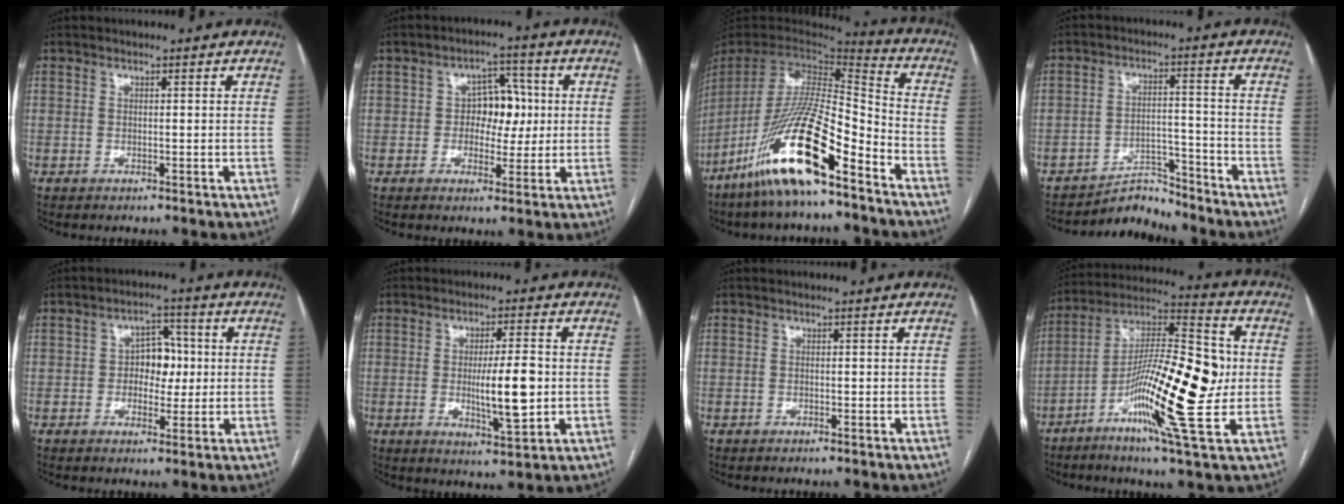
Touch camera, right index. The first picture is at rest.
{"total": 6.2, "force": [0.3, 4.0, 4.8], "torque": [-0.062, 0.017, 0.007]}
{"total": 19.5, "force": [-12.5, 2.7, 14.7], "torque": [-0.314, -0.034, -0.238]}
{"total": 5.2, "force": [-5.1, 0.9, -0.9], "torque": [0.016, 0.020, -0.080]}
{"total": 5.4, "force": [0.1, 3.5, 4.2], "torque": [-0.059, 0.016, 0.001]}
{"total": 8.3, "force": [-0.7, 1.2, 8.2], "torque": [-0.138, -0.010, -0.008]}
{"total": 0.0}
{"total": 21.4, "force": [-3.5, 2.9, 20.9], "torque": [-0.370, -0.003, -0.060]}